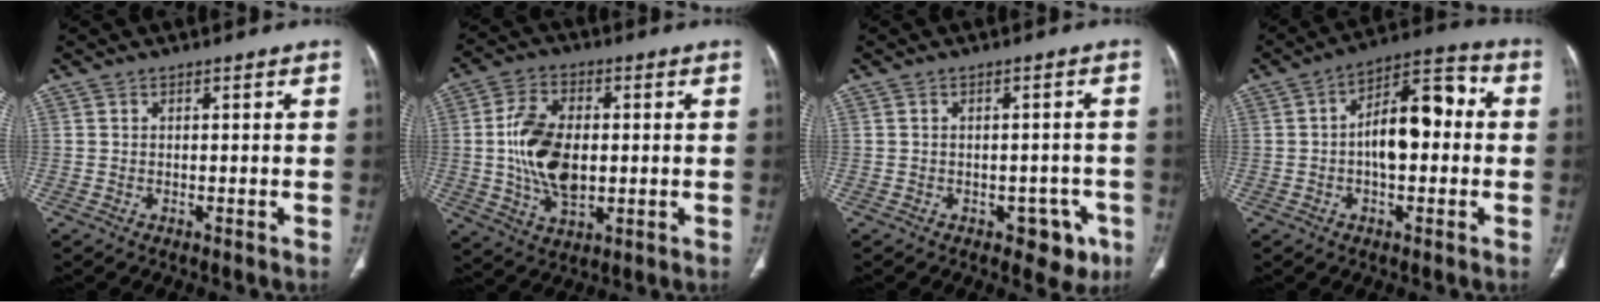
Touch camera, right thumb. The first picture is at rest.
{"total": 13.3, "force": [0.1, 7.9, 10.7], "torque": [-0.195, 0.001, 0.008]}
{"total": 5.3, "force": [-2.6, 3.4, 3.1], "torque": [-0.006, 0.014, -0.028]}
{"total": 12.5, "force": [0.2, 6.4, 10.8], "torque": [-0.150, 0.039, -0.008]}